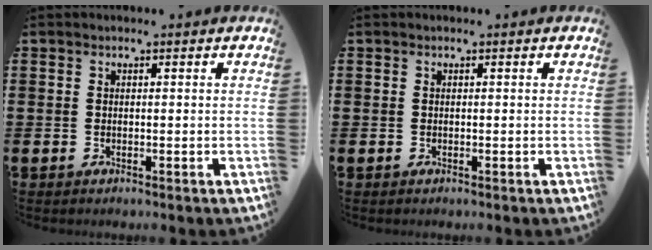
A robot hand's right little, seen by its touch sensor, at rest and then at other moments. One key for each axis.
{"total": 0.0}